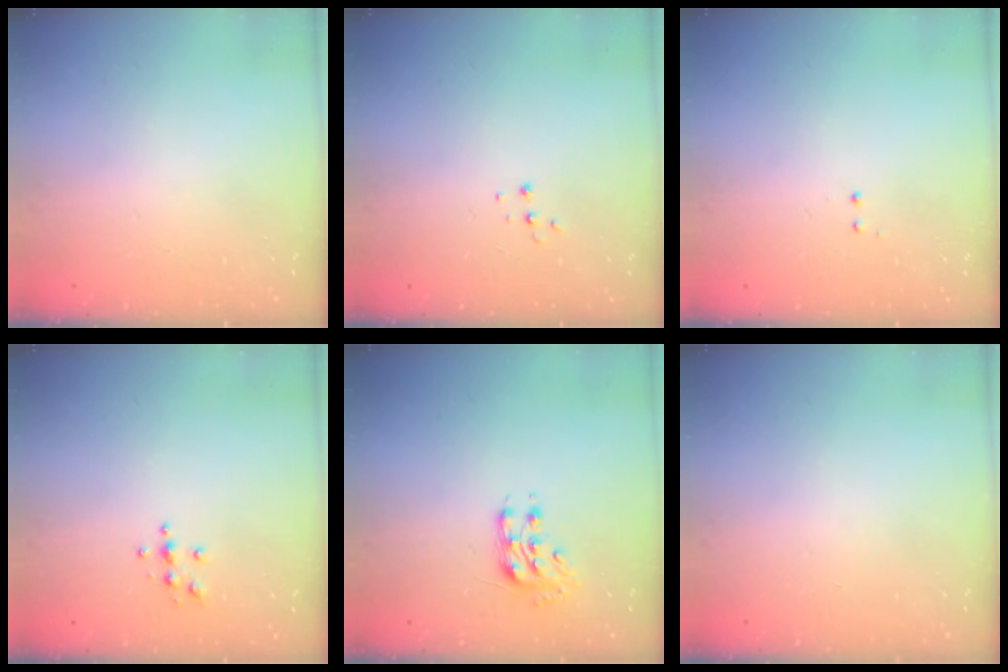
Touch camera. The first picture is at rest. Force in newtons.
{"total": 4.9, "press": 4.9, "slide": 0.7}
{"total": 0.5, "press": 0.5, "slide": 0.3}
{"total": 3.9, "press": 3.8, "slide": 0.4}
{"total": 8.1, "press": 8.0, "slide": 1.0}
{"total": 0.0}